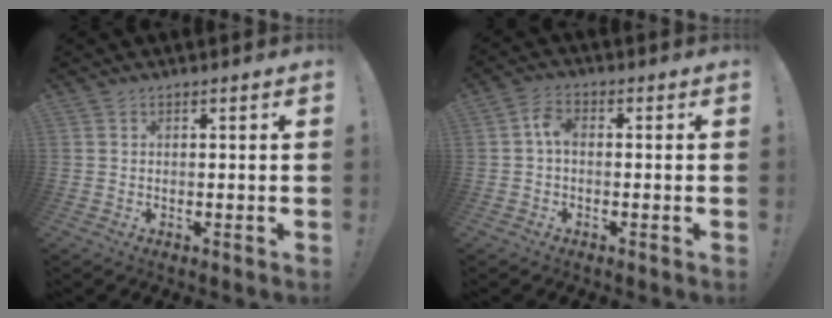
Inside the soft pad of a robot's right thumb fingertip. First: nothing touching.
{"total": 4.2, "force": [-0.2, 2.4, 3.5], "torque": [-0.072, 0.016, 0.000]}